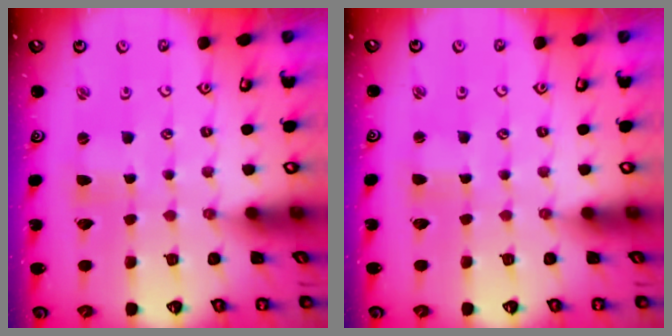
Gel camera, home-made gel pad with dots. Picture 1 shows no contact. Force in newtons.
{"total": 1.6, "press": 1.6, "slide": 0.3}